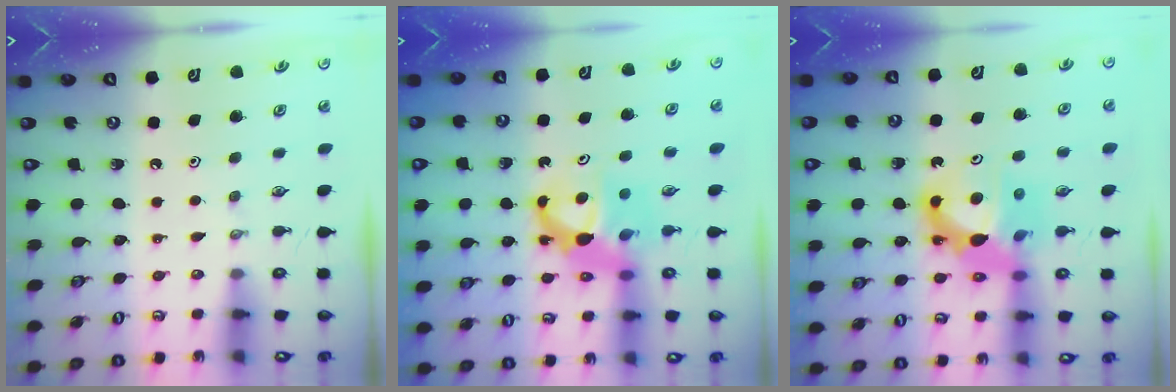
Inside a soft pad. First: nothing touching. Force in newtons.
{"total": 7.8, "press": 7.7, "slide": 0.7}
{"total": 12.3, "press": 12.2, "slide": 1.1}